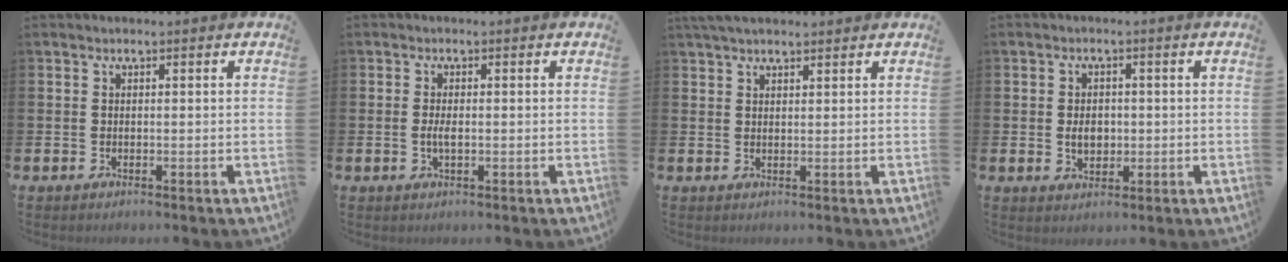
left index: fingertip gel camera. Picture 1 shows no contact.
{"total": 1.7, "force": [-0.2, 0.6, 1.6], "torque": [-0.021, -0.002, -0.007]}
{"total": 2.9, "force": [2.5, 0.8, 1.1], "torque": [-0.020, -0.005, 0.045]}
{"total": 3.1, "force": [0.0, 2.3, 2.1], "torque": [-0.020, 0.000, -0.009]}